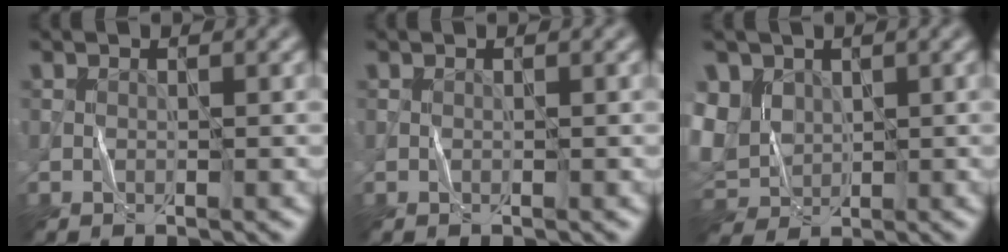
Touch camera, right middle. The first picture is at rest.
{"total": 0.0}
{"total": 5.8, "force": [1.5, 4.7, 3.0], "torque": [-0.083, 0.008, 0.027]}